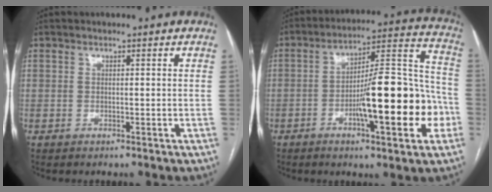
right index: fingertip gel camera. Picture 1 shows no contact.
{"total": 18.8, "force": [-5.1, 3.4, 17.8], "torque": [-0.268, 0.019, -0.073]}